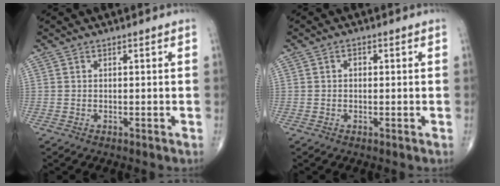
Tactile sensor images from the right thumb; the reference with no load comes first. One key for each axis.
{"total": 1.1, "fx": 0.1, "fy": 0.8, "fz": 0.8, "tx": -0.009, "ty": 0.005, "tz": 0.000}